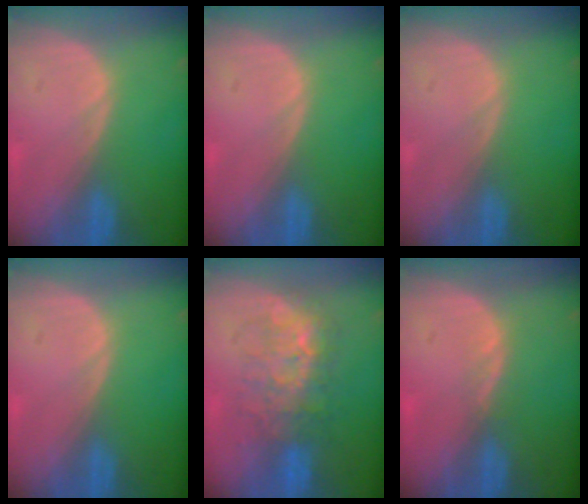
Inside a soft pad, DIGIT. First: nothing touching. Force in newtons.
{"total": 0.0}
{"total": 0.0}
{"total": 0.0}
{"total": 8.0, "press": 7.8, "slide": 1.8}
{"total": 1.1, "press": 1.0, "slide": 0.5}